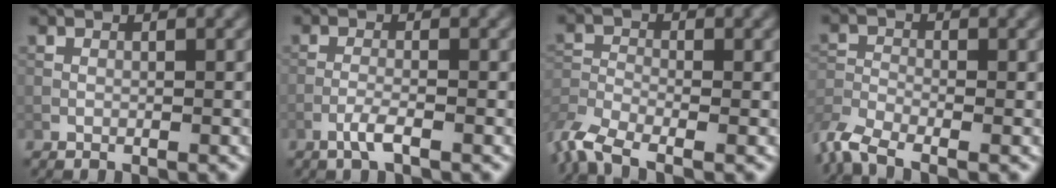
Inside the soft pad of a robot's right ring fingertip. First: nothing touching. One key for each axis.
{"total": 1.9, "fx": -1.1, "fy": 0.2, "fz": 1.5, "tx": -0.031, "ty": 0.005, "tz": -0.028}
{"total": 5.4, "fx": -4.1, "fy": 1.9, "fz": 3.0, "tx": -0.066, "ty": -0.010, "tz": -0.096}
{"total": 4.9, "fx": -3.9, "fy": 1.6, "fz": 2.6, "tx": -0.060, "ty": -0.010, "tz": -0.091}